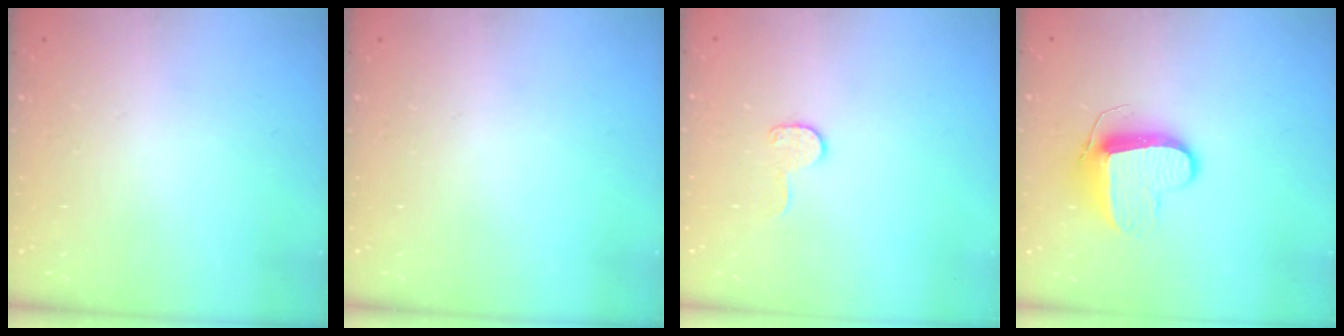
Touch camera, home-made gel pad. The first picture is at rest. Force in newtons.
{"total": 0.0}
{"total": 7.6, "press": 7.6, "slide": 0.1}
{"total": 9.8, "press": 9.8, "slide": 0.4}